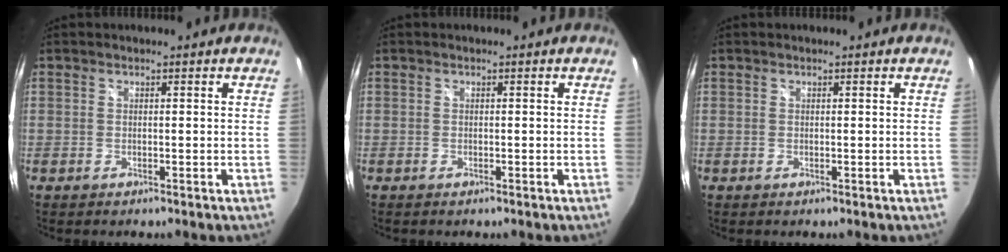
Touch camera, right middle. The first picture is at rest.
{"total": 0.5, "force": [-0.5, 0.2, 0.2], "torque": [-0.004, -0.003, -0.009]}
{"total": 0.0}